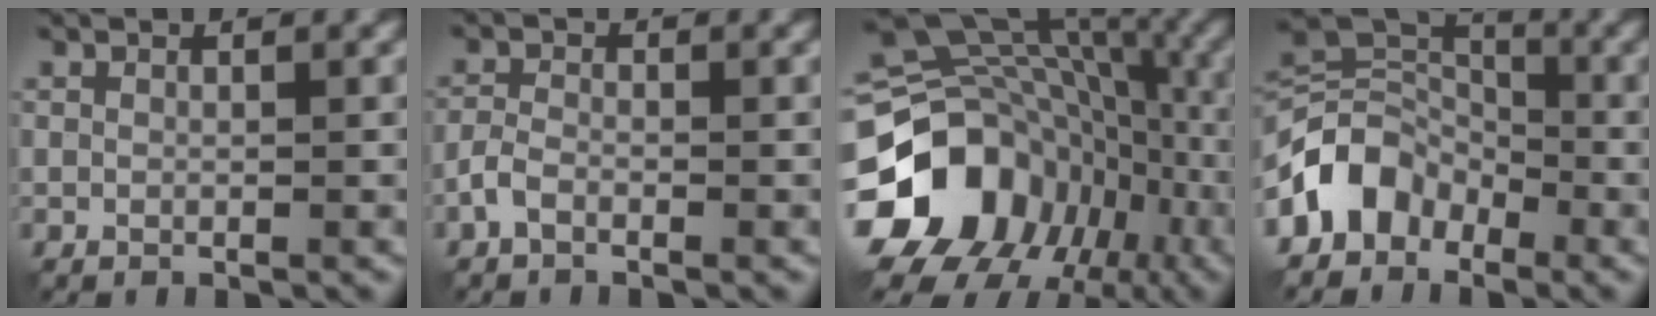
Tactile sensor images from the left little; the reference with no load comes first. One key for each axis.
{"total": 1.6, "fx": -1.1, "fy": 0.7, "fz": 0.9, "tx": -0.020, "ty": 0.003, "tz": -0.028}
{"total": 19.3, "fx": -6.6, "fy": 15.7, "fz": 9.2, "tx": -0.192, "ty": -0.015, "tz": -0.100}
{"total": 5.3, "fx": -3.2, "fy": 3.8, "fz": 1.7, "tx": -0.015, "ty": 0.007, "tz": -0.073}